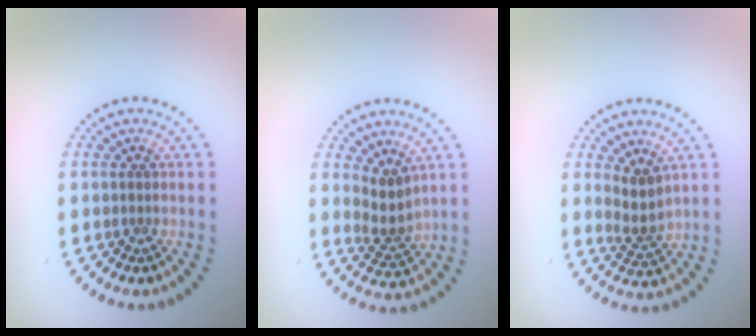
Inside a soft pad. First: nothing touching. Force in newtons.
{"total": 2.5, "press": 1.9, "slide": 1.6}
{"total": 2.5, "press": 2.0, "slide": 1.5}